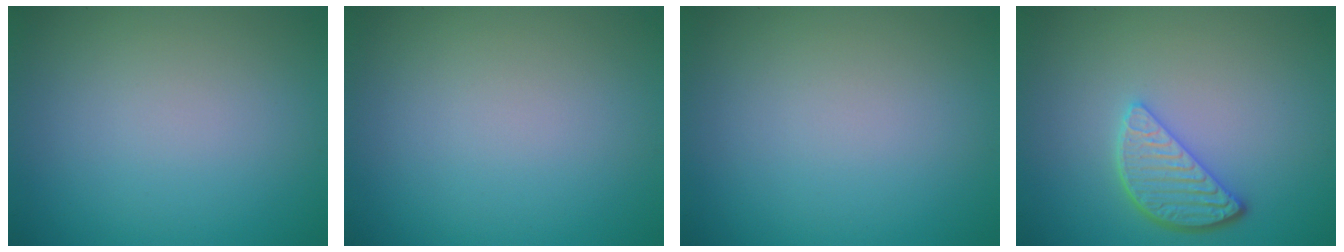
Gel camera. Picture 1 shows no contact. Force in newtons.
{"total": 0.0}
{"total": 0.0}
{"total": 3.4, "press": 2.9, "slide": 1.8}